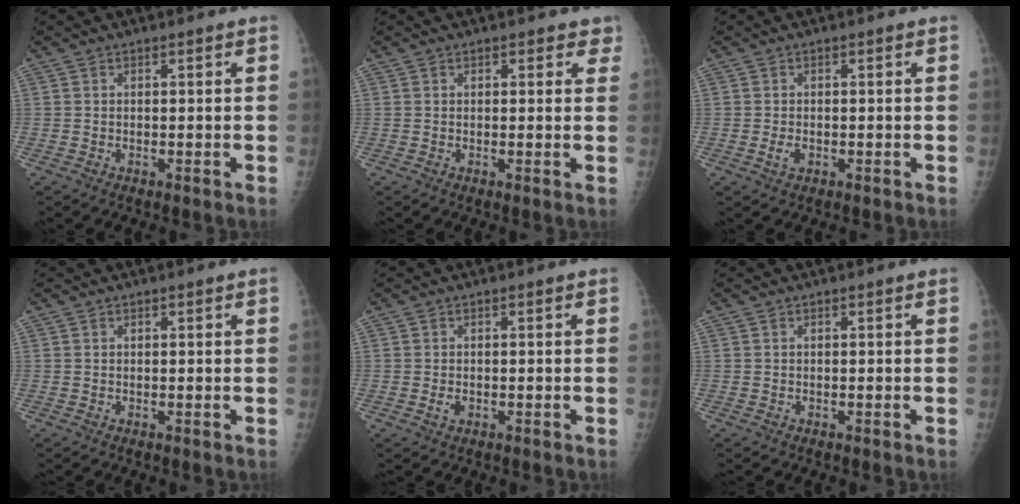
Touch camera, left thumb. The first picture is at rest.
{"total": 2.7, "force": [1.6, 1.8, 1.2], "torque": [0.018, -0.004, 0.013]}
{"total": 2.0, "force": [-0.5, 1.3, 1.4], "torque": [-0.024, 0.000, -0.009]}
{"total": 0.8, "force": [0.4, 0.4, 0.5], "torque": [-0.006, 0.000, 0.004]}
{"total": 1.5, "force": [-0.3, 1.0, 1.1], "torque": [-0.017, -0.001, -0.005]}
{"total": 0.0}